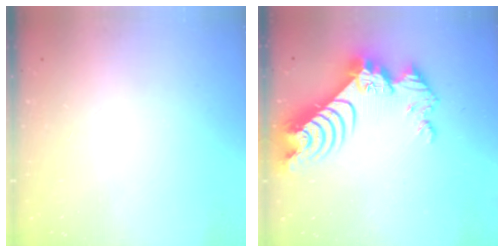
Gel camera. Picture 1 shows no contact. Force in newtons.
{"total": 14.6, "press": 14.5, "slide": 1.5}